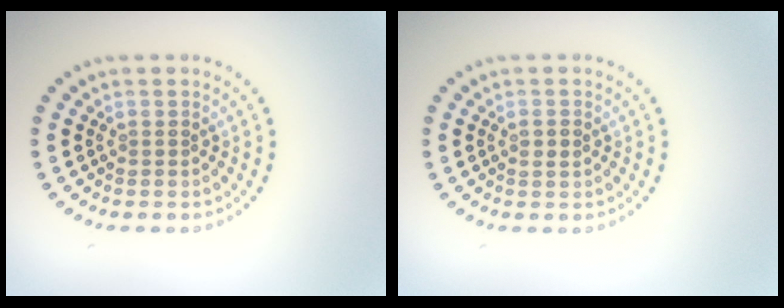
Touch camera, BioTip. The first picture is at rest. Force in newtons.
{"total": 1.0, "press": 1.0, "slide": 0.3}